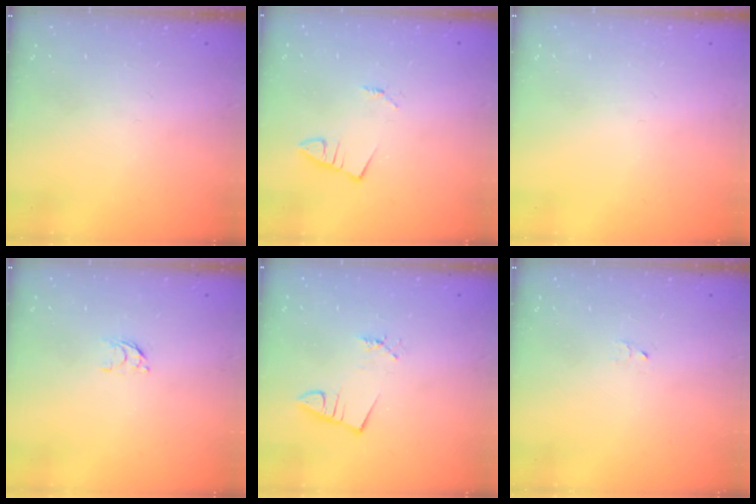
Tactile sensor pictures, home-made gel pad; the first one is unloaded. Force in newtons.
{"total": 1.2, "press": 1.2, "slide": 0.1}
{"total": 0.0}
{"total": 2.9, "press": 2.9, "slide": 0.2}
{"total": 1.0, "press": 1.0, "slide": 0.0}
{"total": 2.4, "press": 2.4, "slide": 0.2}